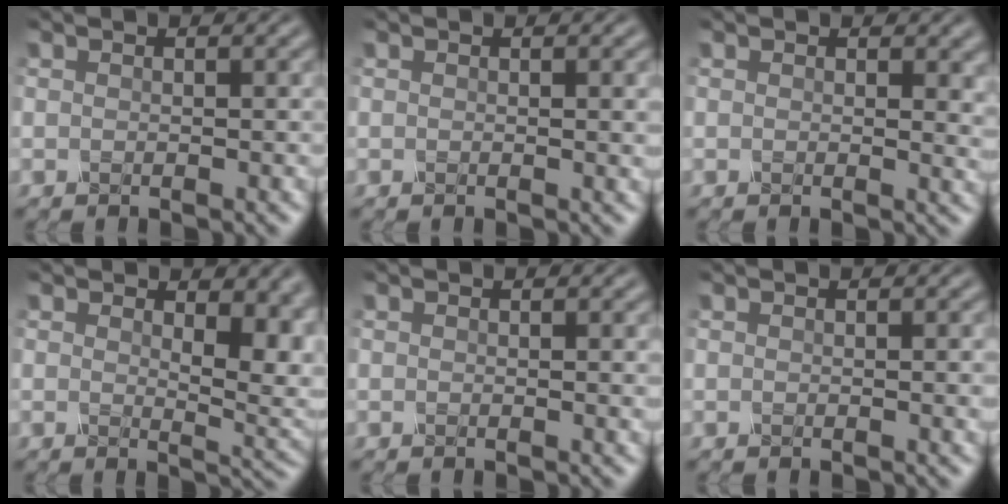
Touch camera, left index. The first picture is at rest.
{"total": 1.1, "force": [0.3, 0.1, 1.1], "torque": [-0.013, -0.004, 0.006]}
{"total": 2.1, "force": [0.8, 1.0, 1.7], "torque": [-0.018, -0.005, 0.010]}
{"total": 5.6, "force": [1.8, 2.9, 4.5], "torque": [-0.056, -0.013, 0.037]}
{"total": 0.7, "force": [0.2, 0.0, 0.7], "torque": [-0.008, -0.004, 0.005]}
{"total": 1.0, "force": [0.2, 0.1, 0.9], "torque": [-0.010, -0.004, 0.004]}